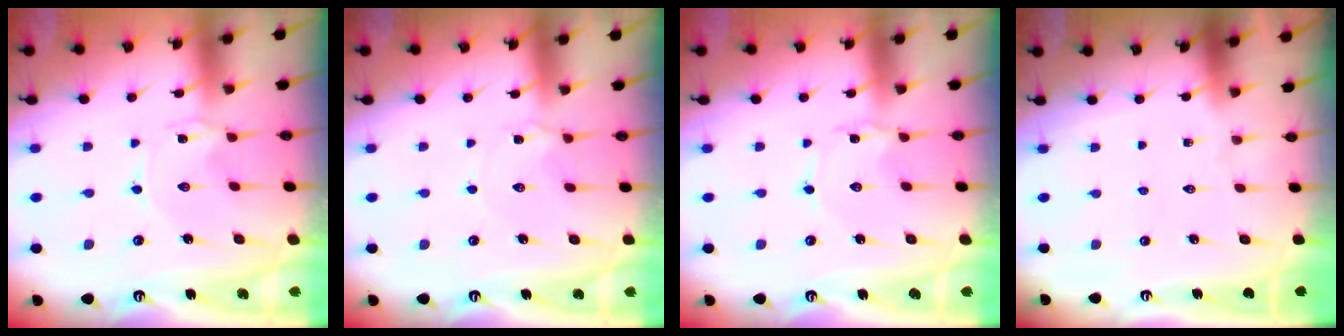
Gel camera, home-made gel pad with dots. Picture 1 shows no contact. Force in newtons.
{"total": 3.8, "press": 3.8, "slide": 0.5}
{"total": 1.2, "press": 1.2, "slide": 0.1}
{"total": 0.0}